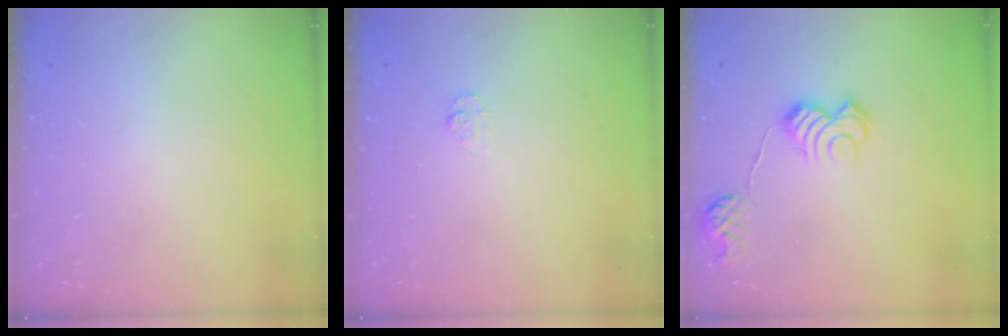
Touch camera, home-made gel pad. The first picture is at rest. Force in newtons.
{"total": 4.9, "press": 4.9, "slide": 0.6}
{"total": 11.2, "press": 11.2, "slide": 0.1}